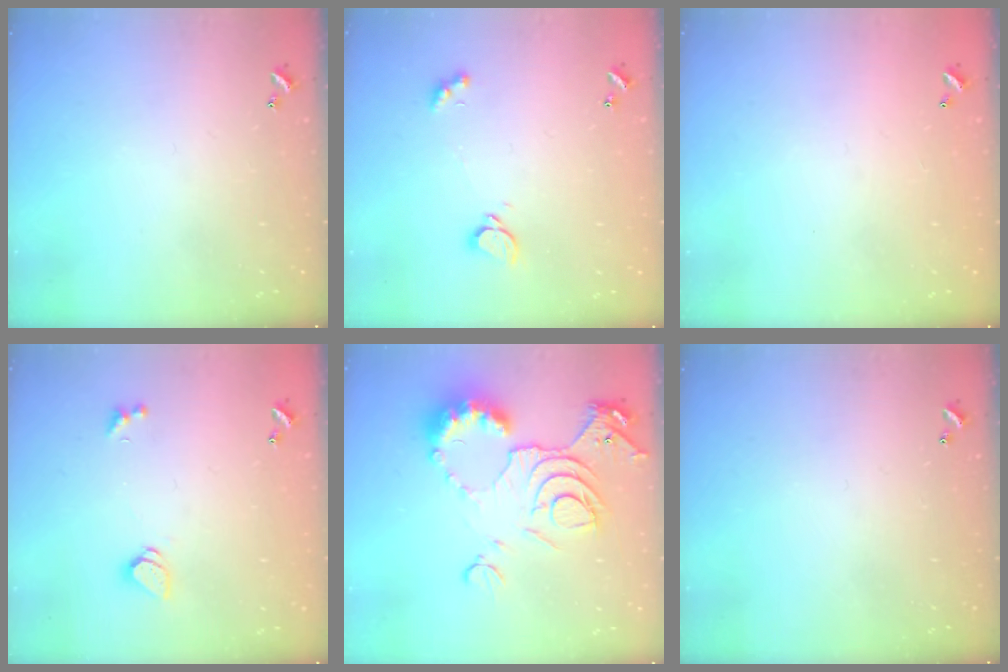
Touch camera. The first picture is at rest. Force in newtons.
{"total": 1.6, "press": 1.5, "slide": 0.5}
{"total": 2.9, "press": 2.9, "slide": 0.1}
{"total": 1.7, "press": 1.6, "slide": 0.5}
{"total": 14.3, "press": 14.2, "slide": 1.6}
{"total": 0.0}